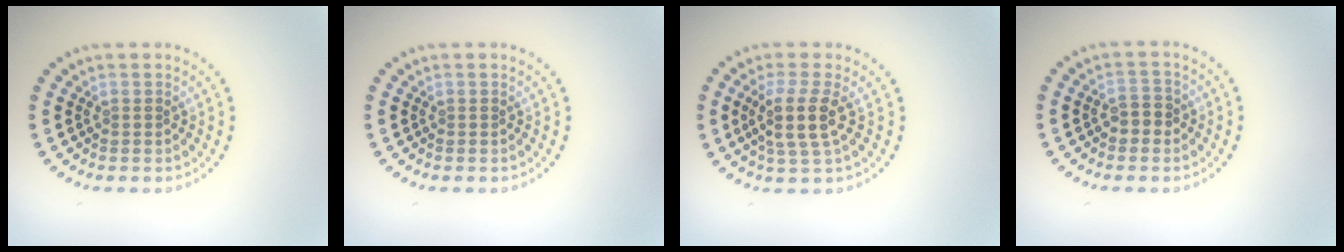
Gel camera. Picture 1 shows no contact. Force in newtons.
{"total": 0.0}
{"total": 3.5, "press": 2.9, "slide": 1.9}
{"total": 1.9, "press": 1.7, "slide": 0.7}